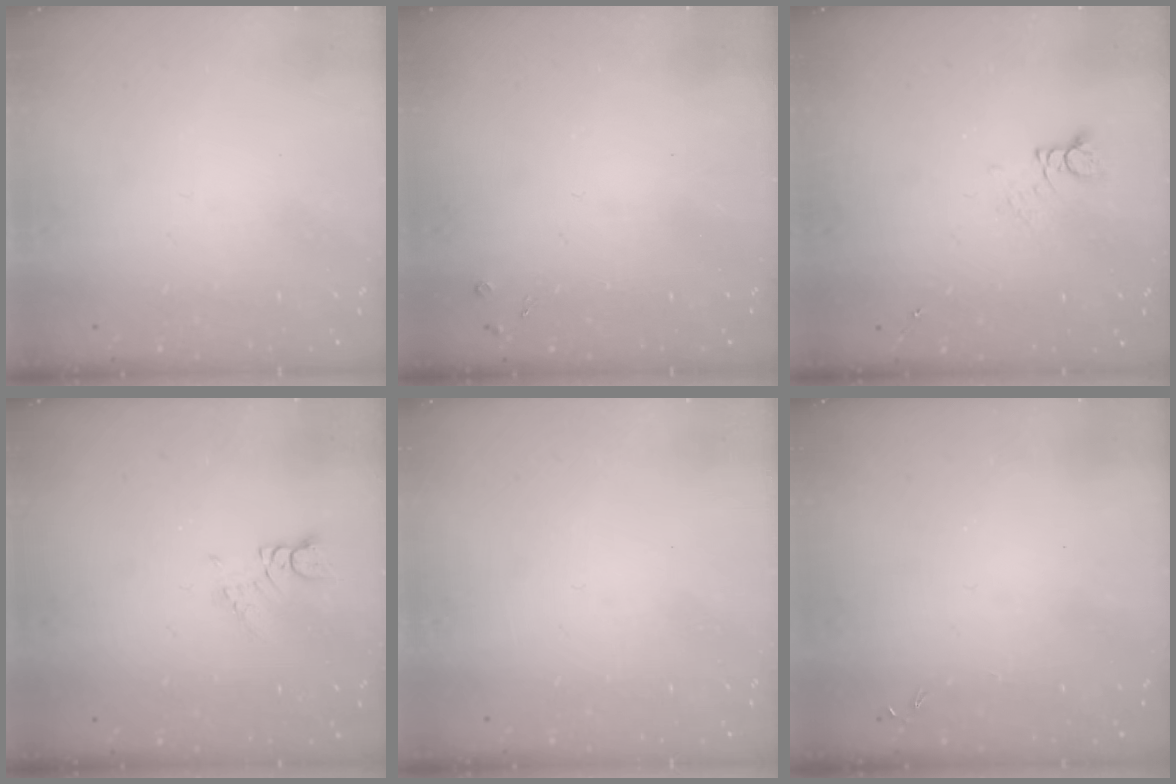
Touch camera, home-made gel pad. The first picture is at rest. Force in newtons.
{"total": 3.2, "press": 3.1, "slide": 0.6}
{"total": 2.5, "press": 2.5, "slide": 0.2}
{"total": 1.3, "press": 1.3, "slide": 0.2}
{"total": 0.0}
{"total": 0.0}